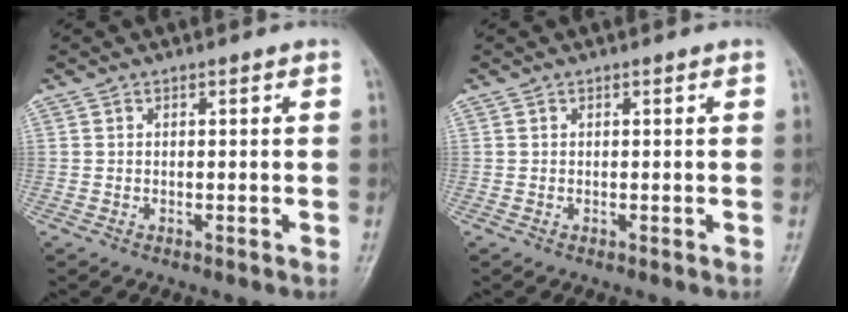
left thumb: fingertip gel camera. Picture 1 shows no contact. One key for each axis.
{"total": 0.0}